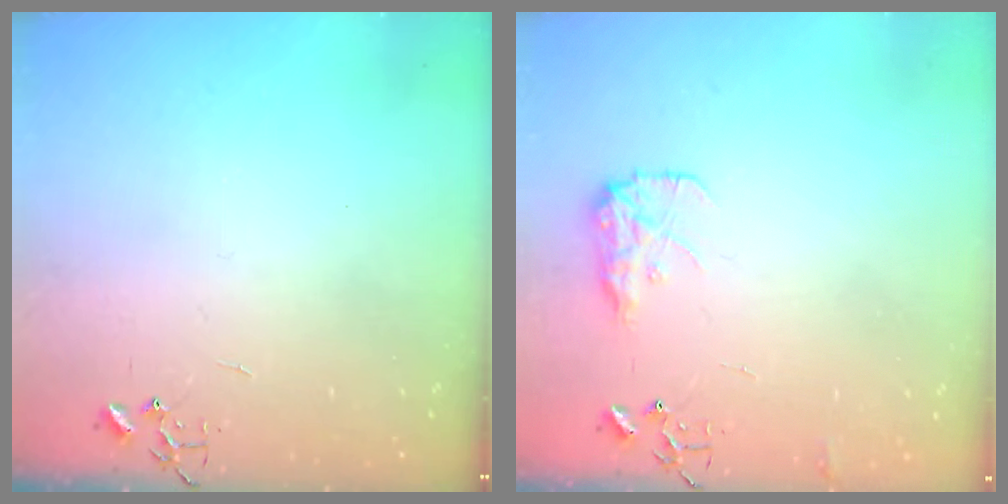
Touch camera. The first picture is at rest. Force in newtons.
{"total": 9.8, "press": 9.8, "slide": 0.2}